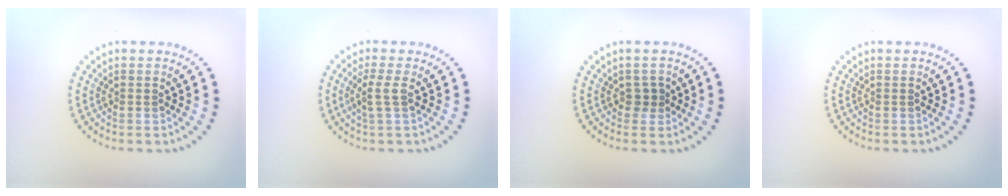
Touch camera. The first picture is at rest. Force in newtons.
{"total": 1.5, "press": 1.3, "slide": 0.9}
{"total": 1.1, "press": 0.9, "slide": 0.7}
{"total": 0.0}